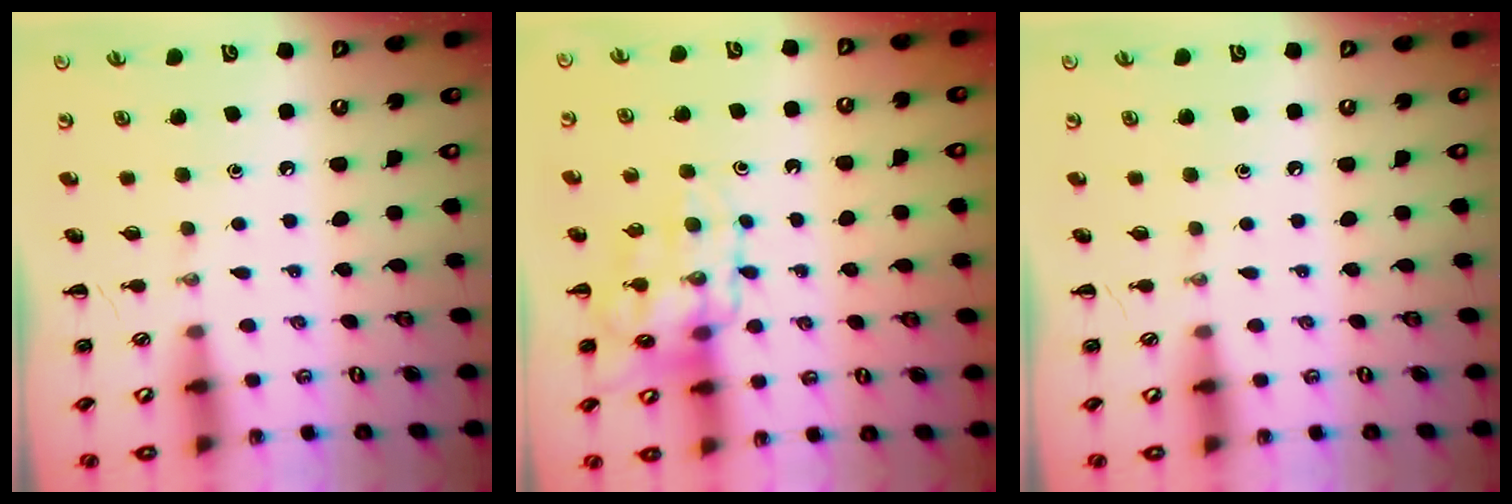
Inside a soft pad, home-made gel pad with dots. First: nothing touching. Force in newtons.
{"total": 12.0, "press": 11.7, "slide": 2.4}
{"total": 0.0}